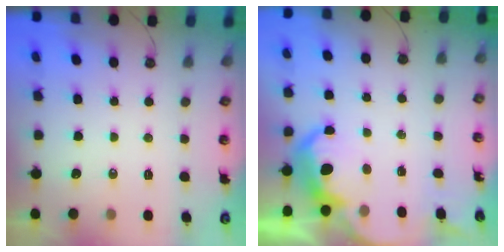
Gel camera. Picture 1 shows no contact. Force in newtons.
{"total": 6.6, "press": 6.5, "slide": 0.8}